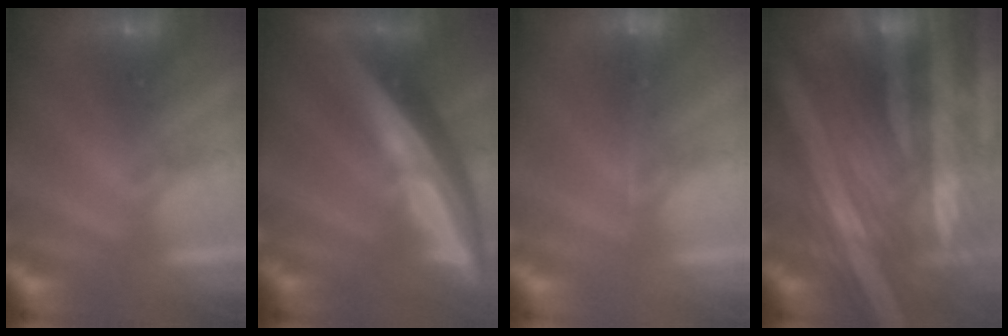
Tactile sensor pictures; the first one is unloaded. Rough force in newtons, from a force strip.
{"total": 8.2}
{"total": 1.3}
{"total": 8.1}